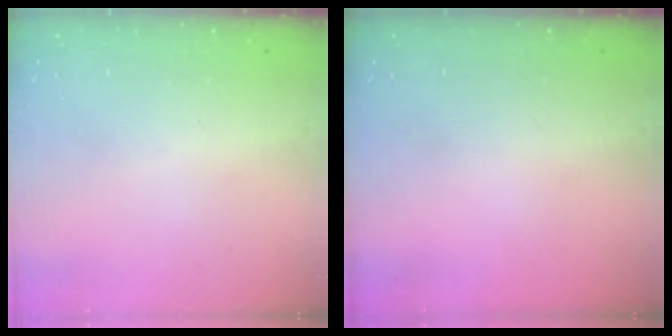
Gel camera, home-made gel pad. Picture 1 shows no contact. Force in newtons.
{"total": 0.0}